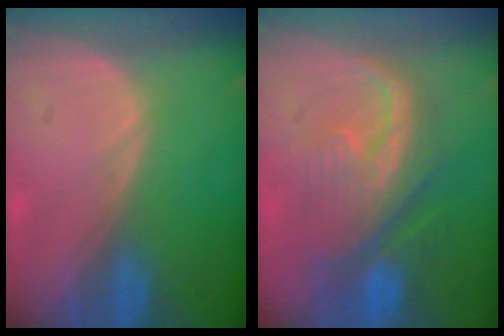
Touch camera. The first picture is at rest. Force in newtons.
{"total": 9.0, "press": 8.7, "slide": 2.0}